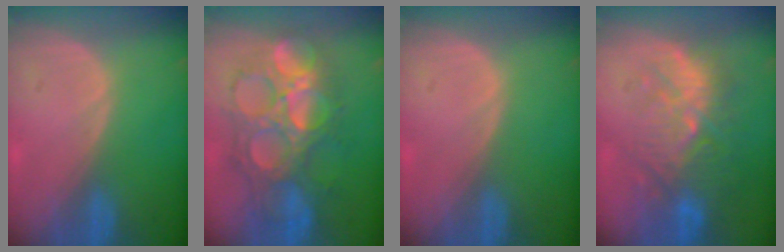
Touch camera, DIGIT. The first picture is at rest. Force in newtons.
{"total": 11.3, "press": 11.3, "slide": 1.2}
{"total": 0.0}
{"total": 10.6, "press": 9.6, "slide": 4.5}